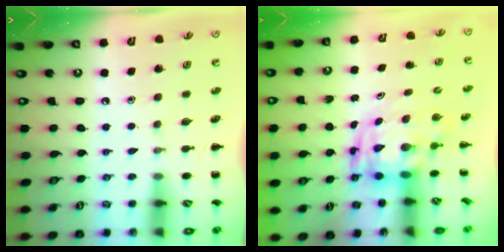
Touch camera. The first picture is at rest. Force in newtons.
{"total": 3.1, "press": 3.1, "slide": 0.6}